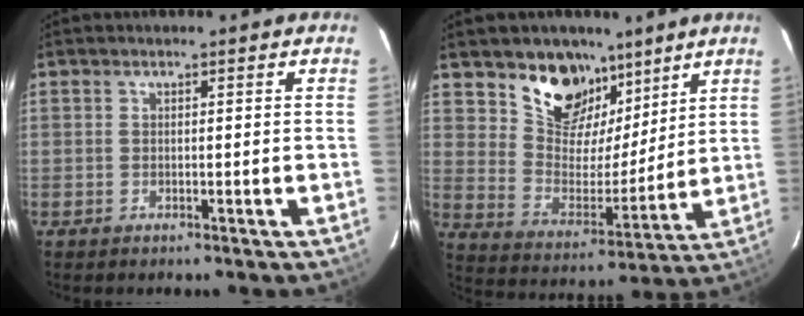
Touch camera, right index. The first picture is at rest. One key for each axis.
{"total": 14.3, "fx": 9.7, "fy": 9.0, "fz": 5.7, "tx": -0.112, "ty": -0.002, "tz": 0.178}